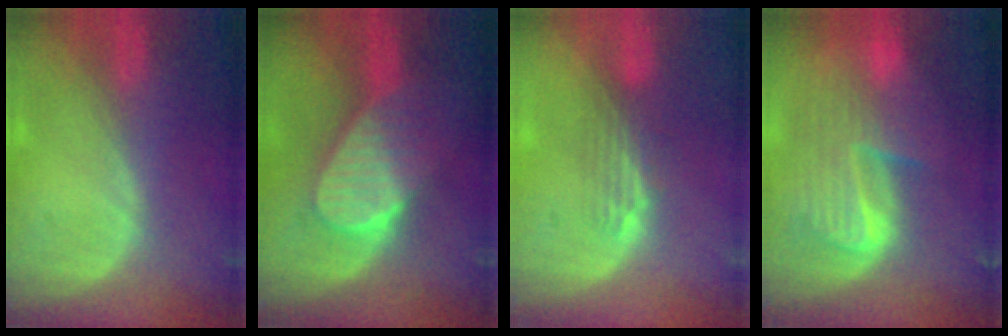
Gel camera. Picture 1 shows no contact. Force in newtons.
{"total": 7.3, "press": 7.3, "slide": 0.7}
{"total": 3.3, "press": 2.8, "slide": 1.6}
{"total": 9.8, "press": 8.4, "slide": 5.0}